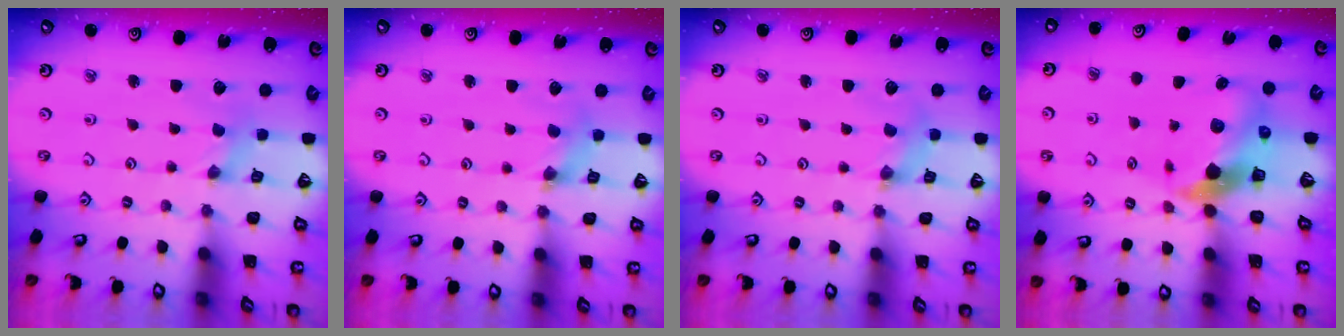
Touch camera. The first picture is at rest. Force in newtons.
{"total": 3.2, "press": 3.2, "slide": 0.4}
{"total": 2.1, "press": 2.1, "slide": 0.3}
{"total": 10.5, "press": 10.4, "slide": 1.4}